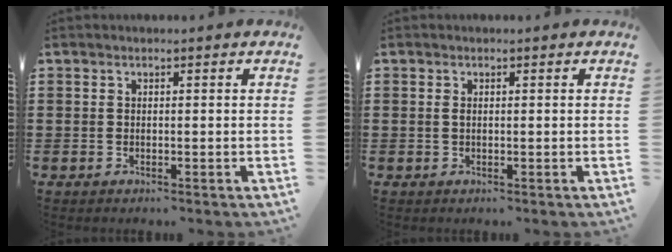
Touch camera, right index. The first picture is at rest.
{"total": 0.7, "force": [0.2, 0.3, 0.6], "torque": [-0.013, 0.000, 0.003]}